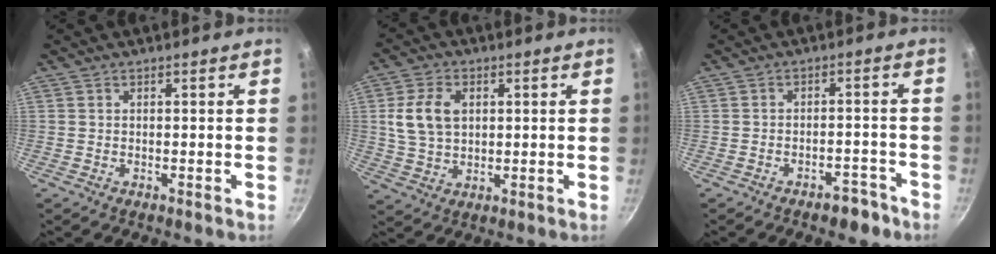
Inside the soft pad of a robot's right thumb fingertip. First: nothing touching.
{"total": 8.9, "force": [1.9, 6.2, 6.1], "torque": [-0.103, 0.001, 0.036]}
{"total": 4.7, "force": [-3.4, 2.3, 2.4], "torque": [-0.014, 0.040, -0.030]}